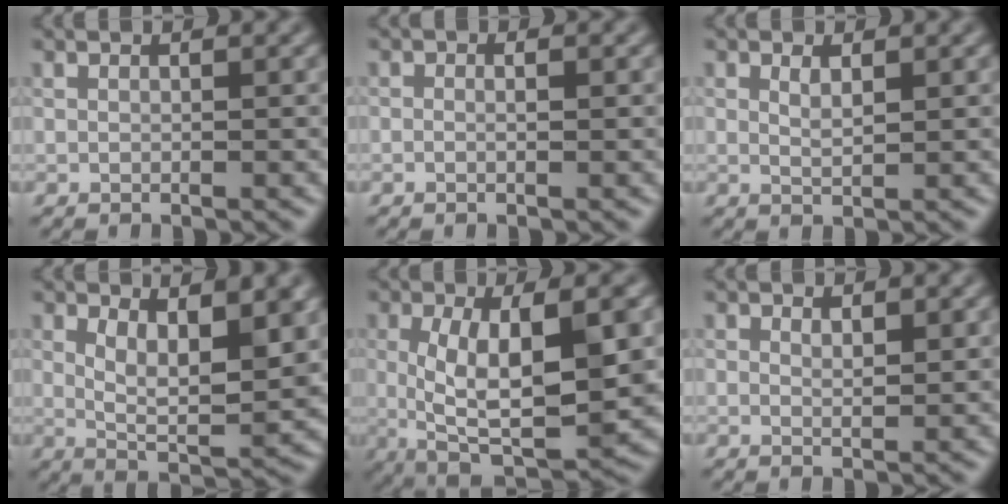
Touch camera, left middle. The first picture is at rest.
{"total": 0.9, "force": [-0.9, 0.1, 0.2], "torque": [0.005, -0.004, -0.020]}
{"total": 1.5, "force": [-1.1, -0.9, -0.4], "torque": [-0.011, -0.023, 0.015]}
{"total": 5.4, "force": [0.4, 1.5, 5.1], "torque": [-0.116, -0.024, 0.041]}
{"total": 7.8, "force": [-1.2, 2.1, 7.4], "torque": [-0.149, -0.028, 0.010]}
{"total": 1.0, "force": [-0.8, -0.5, -0.2], "torque": [0.006, -0.016, 0.000]}